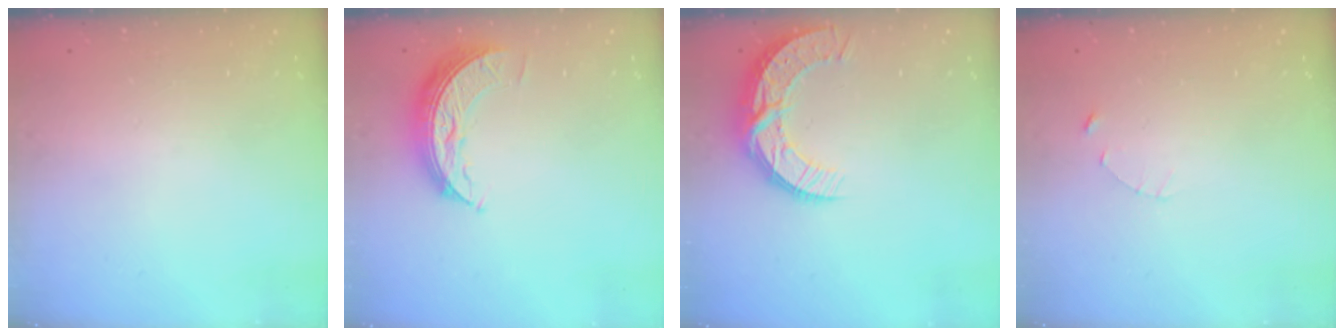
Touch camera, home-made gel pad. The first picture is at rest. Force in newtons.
{"total": 7.9, "press": 7.9, "slide": 0.6}
{"total": 10.2, "press": 10.2, "slide": 0.8}
{"total": 1.2, "press": 1.1, "slide": 0.2}